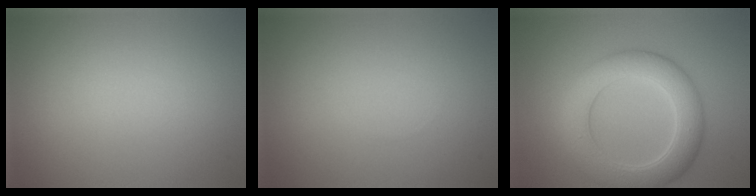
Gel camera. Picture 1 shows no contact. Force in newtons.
{"total": 0.0}
{"total": 6.7, "press": 6.7, "slide": 0.2}